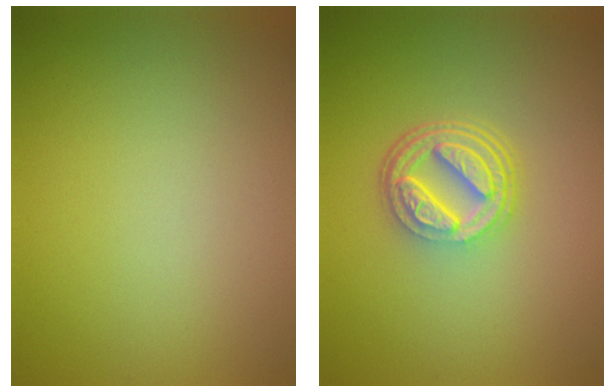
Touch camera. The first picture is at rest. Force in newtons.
{"total": 5.2, "press": 3.9, "slide": 3.5}